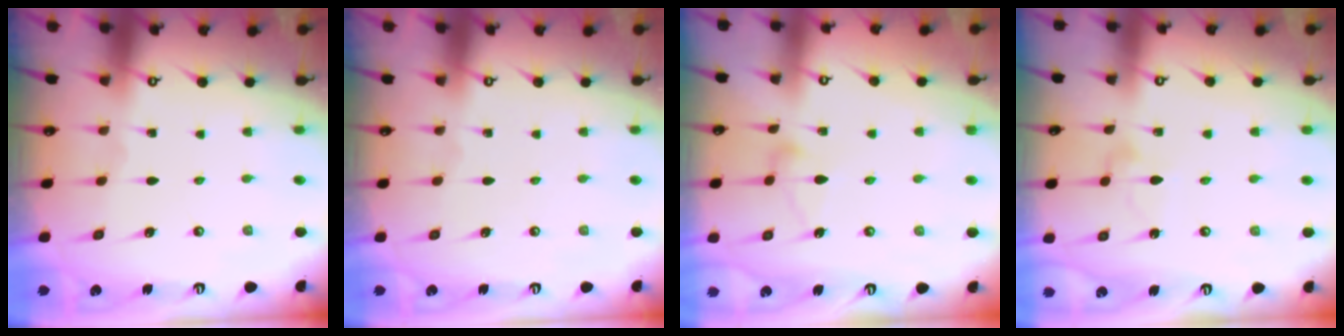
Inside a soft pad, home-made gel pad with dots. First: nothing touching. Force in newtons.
{"total": 0.0}
{"total": 5.9, "press": 5.9, "slide": 0.4}
{"total": 5.7, "press": 5.7, "slide": 0.4}